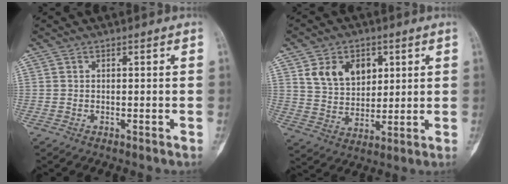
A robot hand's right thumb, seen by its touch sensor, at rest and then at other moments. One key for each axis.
{"total": 10.7, "fx": 4.2, "fy": 7.6, "fz": 6.3, "tx": -0.071, "ty": -0.020, "tz": 0.082}